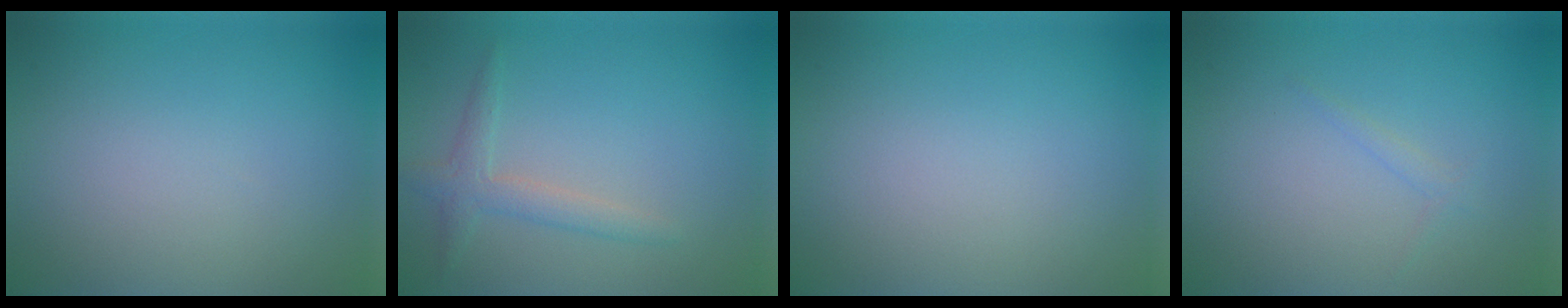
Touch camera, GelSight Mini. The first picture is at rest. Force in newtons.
{"total": 2.1, "press": 2.1, "slide": 0.1}
{"total": 0.0}
{"total": 0.8, "press": 0.8, "slide": 0.1}